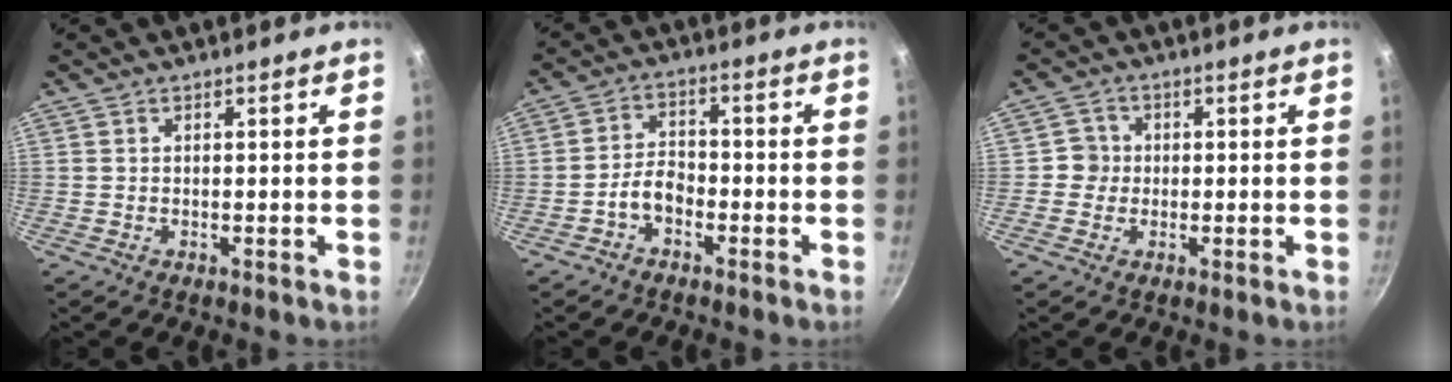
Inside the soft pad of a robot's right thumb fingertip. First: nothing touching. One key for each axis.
{"total": 4.6, "fx": -2.4, "fy": 2.8, "fz": 2.7, "tx": -0.036, "ty": 0.032, "tz": -0.049}
{"total": 3.4, "fx": -0.3, "fy": 3.3, "fz": 0.6, "tx": 0.017, "ty": 0.008, "tz": -0.014}